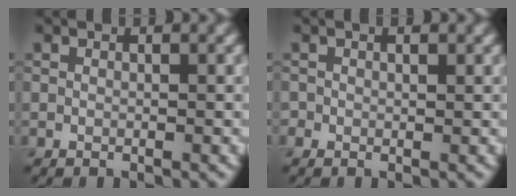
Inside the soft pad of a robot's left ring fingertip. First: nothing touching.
{"total": 0.7, "force": [0.2, 0.4, 0.6], "torque": [-0.008, 0.000, 0.003]}